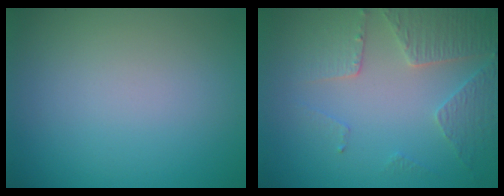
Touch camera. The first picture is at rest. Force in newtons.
{"total": 3.9, "press": 3.0, "slide": 2.4}